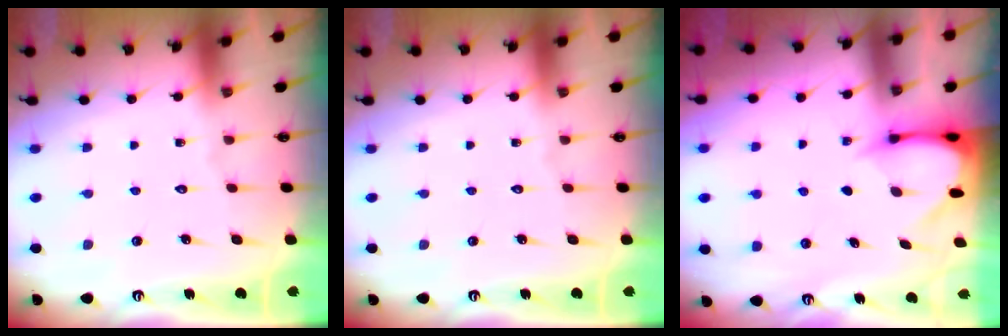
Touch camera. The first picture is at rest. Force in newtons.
{"total": 0.0}
{"total": 3.4, "press": 3.4, "slide": 0.3}